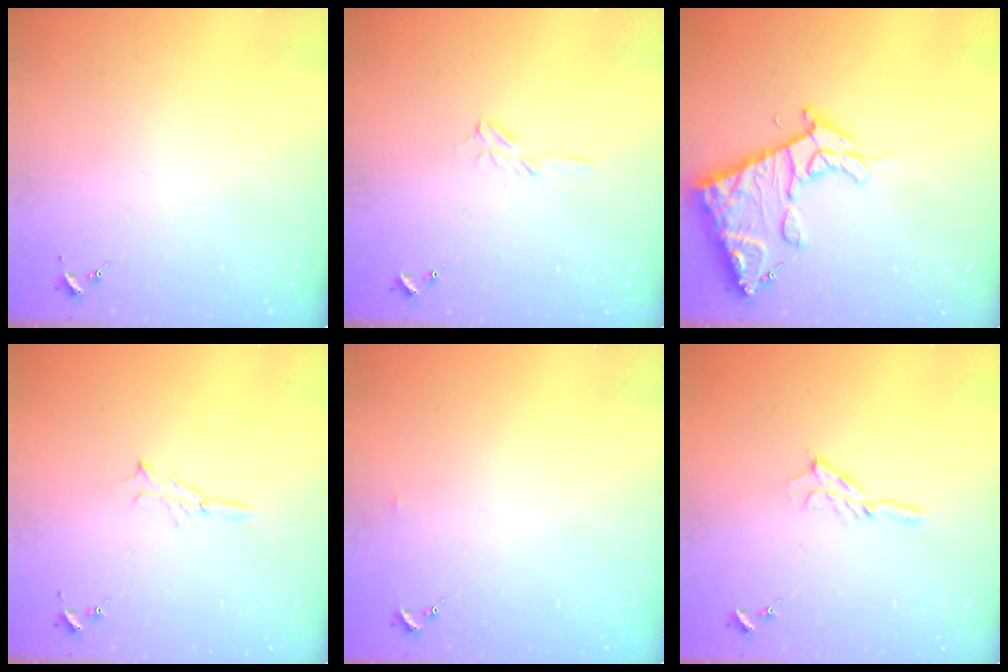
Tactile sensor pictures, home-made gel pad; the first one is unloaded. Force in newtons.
{"total": 5.5, "press": 5.5, "slide": 0.5}
{"total": 15.7, "press": 15.6, "slide": 1.7}
{"total": 4.7, "press": 4.7, "slide": 0.5}
{"total": 3.2, "press": 3.2, "slide": 0.4}
{"total": 6.5, "press": 6.5, "slide": 0.7}